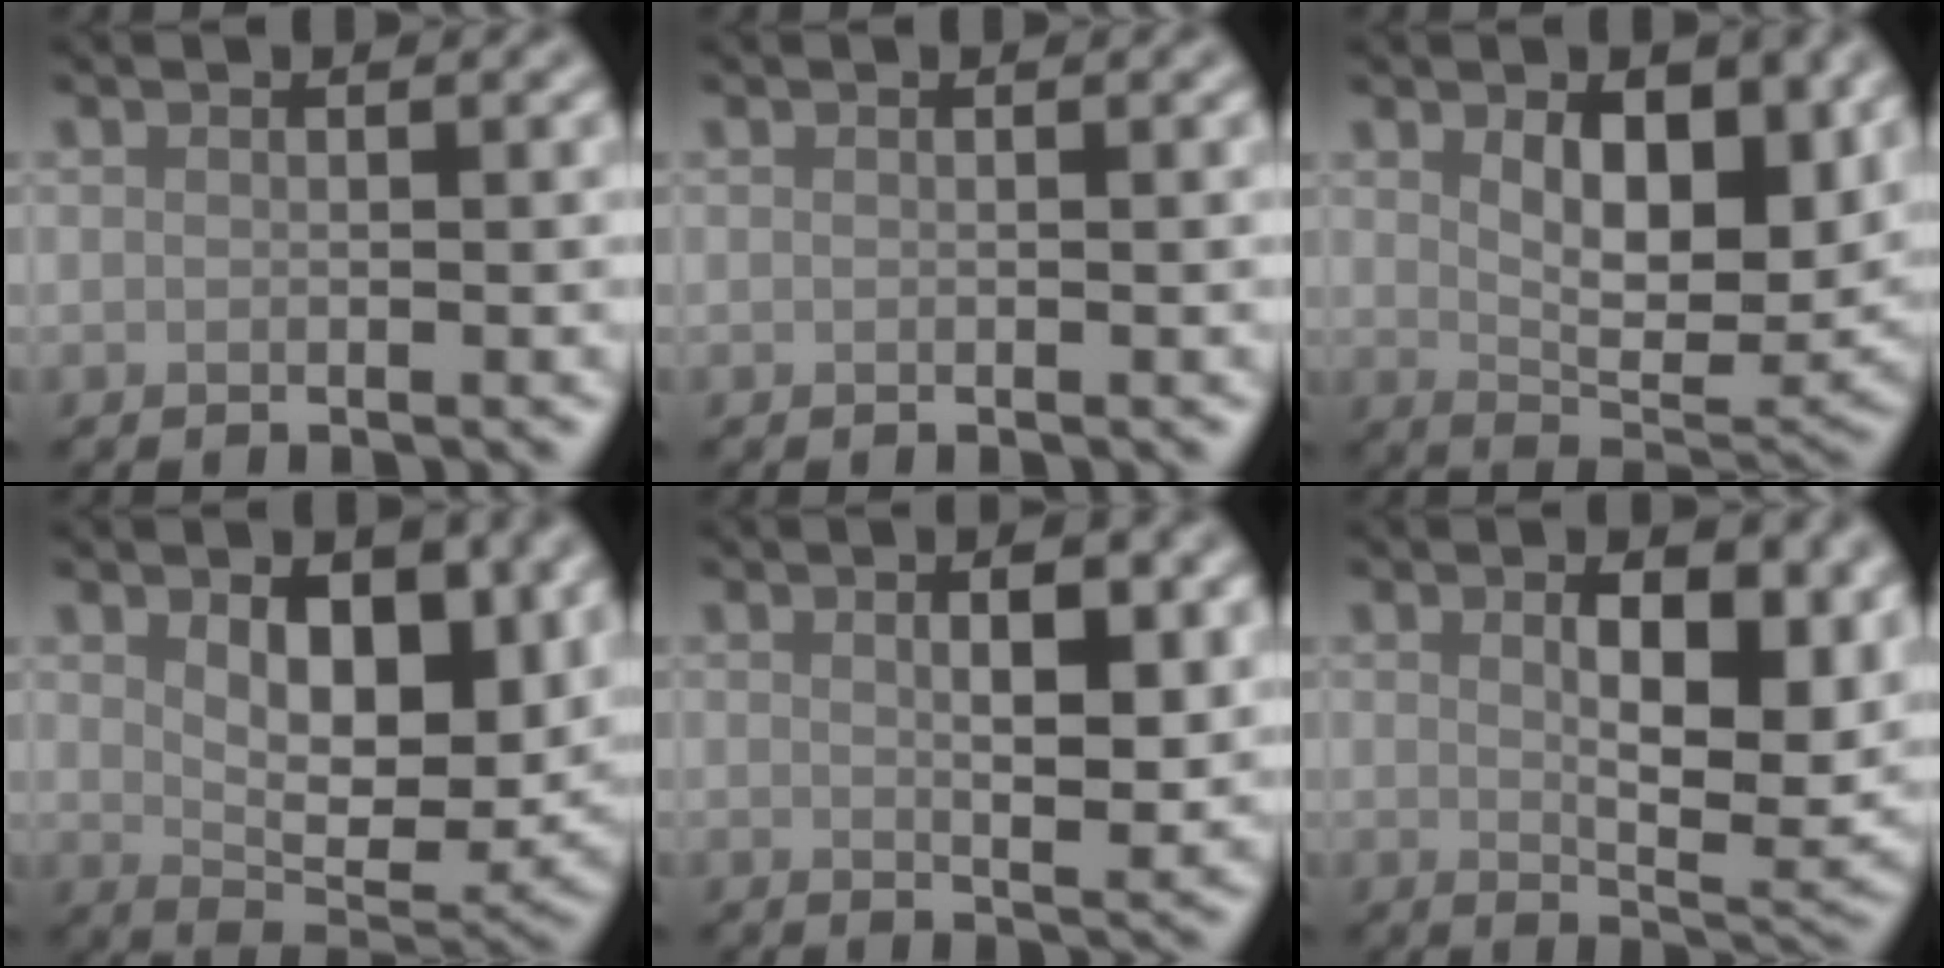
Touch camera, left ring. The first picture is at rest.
{"total": 0.0}
{"total": 7.4, "force": [2.3, 3.9, 5.8], "torque": [-0.094, -0.018, 0.041]}
{"total": 8.4, "force": [2.3, 4.8, 6.5], "torque": [-0.106, -0.021, 0.041]}
{"total": 4.2, "force": [1.1, 1.5, 3.7], "torque": [-0.058, -0.003, 0.021]}
{"total": 8.2, "force": [2.1, 3.8, 7.0], "torque": [-0.103, -0.013, 0.042]}